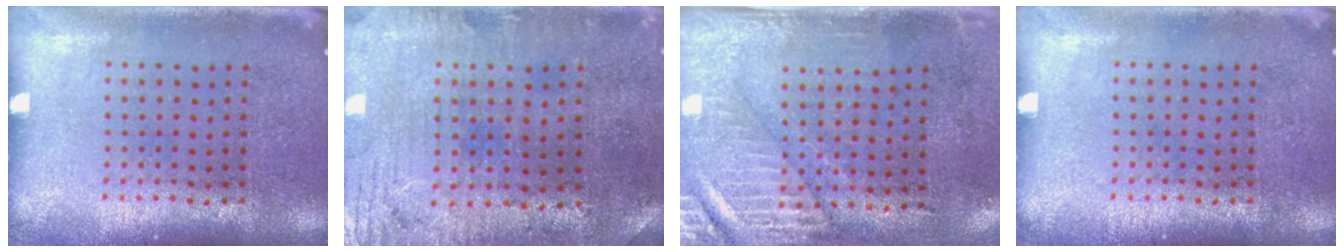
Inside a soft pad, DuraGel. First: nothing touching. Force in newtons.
{"total": 0.7, "press": 0.5, "slide": 0.5}
{"total": 2.8, "press": 2.4, "slide": 1.4}
{"total": 0.0}